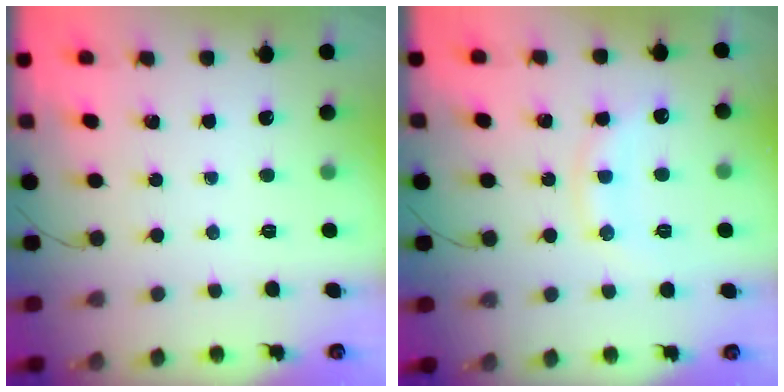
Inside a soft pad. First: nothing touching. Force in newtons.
{"total": 10.2, "press": 10.2, "slide": 0.4}